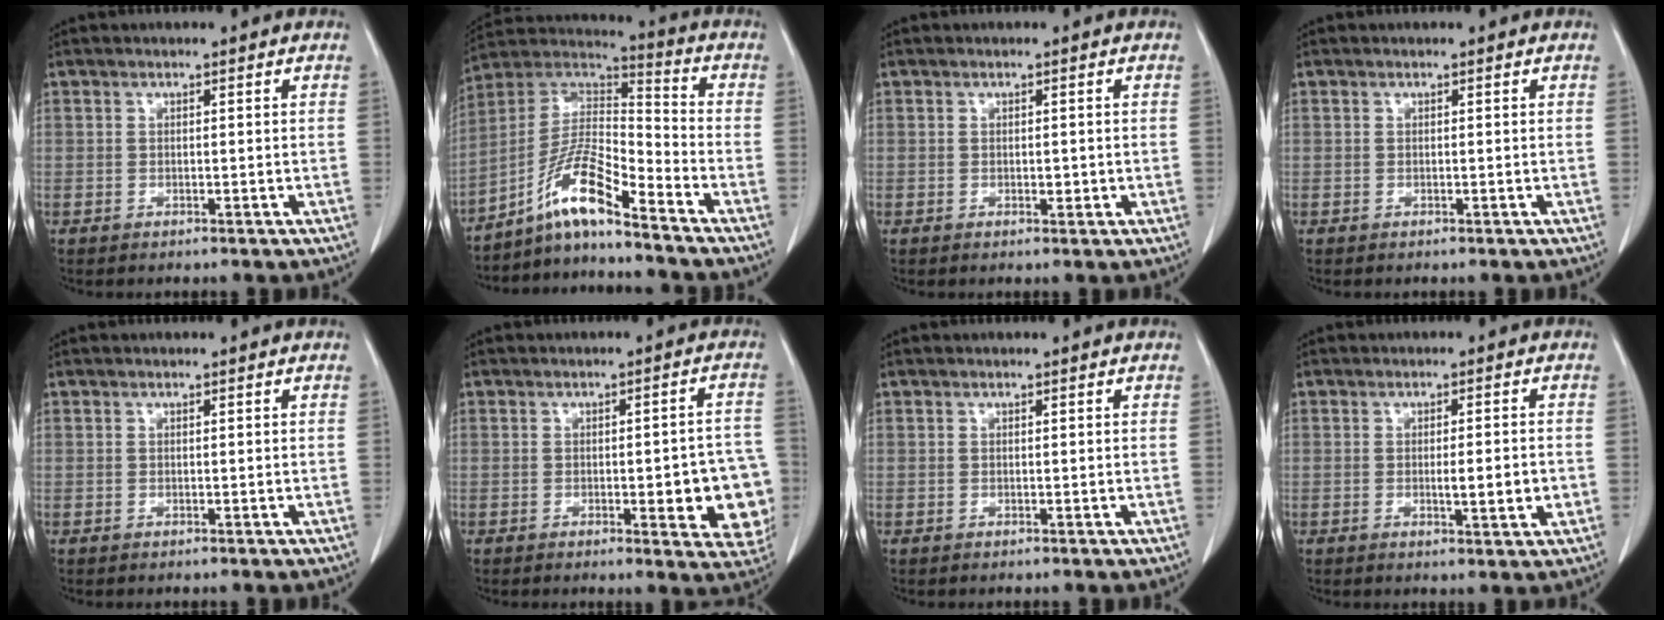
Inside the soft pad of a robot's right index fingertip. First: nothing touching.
{"total": 11.0, "force": [-7.9, 0.6, 7.6], "torque": [-0.154, 0.016, -0.148]}
{"total": 1.1, "force": [-0.2, 0.6, 0.9], "torque": [-0.012, 0.000, -0.001]}
{"total": 0.0}
{"total": 0.0}
{"total": 10.4, "force": [-2.3, 2.7, 9.8], "torque": [-0.094, 0.005, -0.025]}
{"total": 0.0}
{"total": 4.3, "force": [-0.8, 0.5, 4.2], "torque": [-0.065, -0.006, -0.009]}